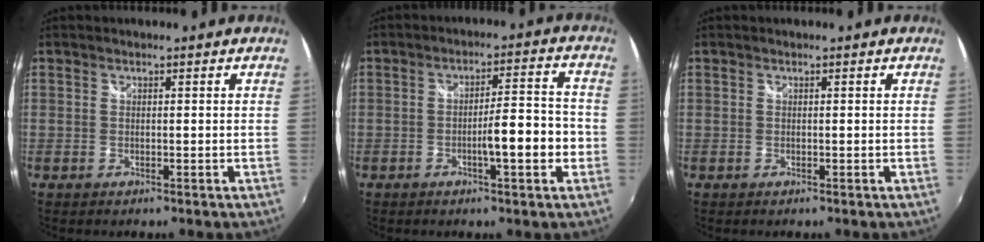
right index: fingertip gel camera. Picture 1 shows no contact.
{"total": 7.9, "force": [-2.4, 1.2, 7.4], "torque": [-0.120, 0.005, -0.030]}
{"total": 0.0}